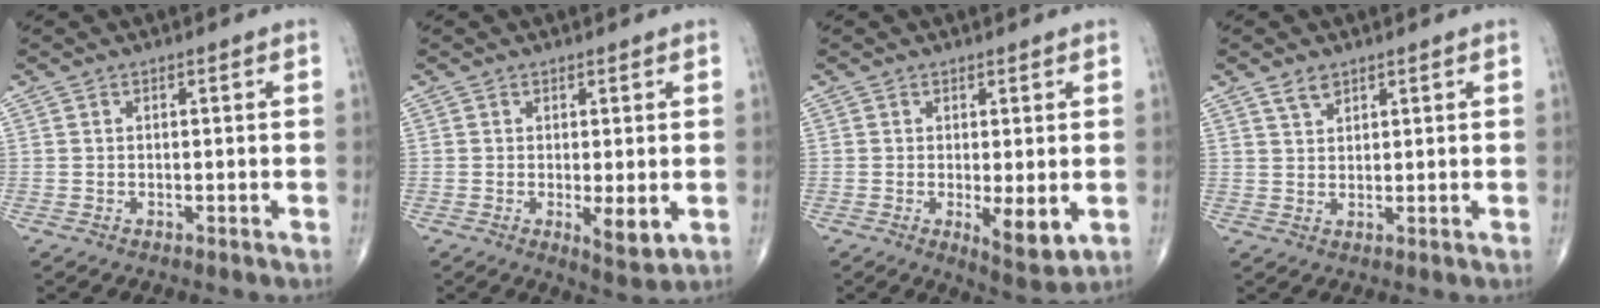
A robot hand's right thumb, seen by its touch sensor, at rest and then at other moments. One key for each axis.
{"total": 4.5, "fx": -0.7, "fy": 1.3, "fz": 4.2, "tx": -0.065, "ty": -0.016, "tz": -0.007}
{"total": 6.0, "fx": -1.0, "fy": 1.9, "fz": 5.7, "tx": -0.085, "ty": -0.020, "tz": -0.011}
{"total": 2.7, "fx": 2.0, "fy": 1.4, "fz": 1.2, "tx": -0.016, "ty": -0.009, "tz": 0.039}